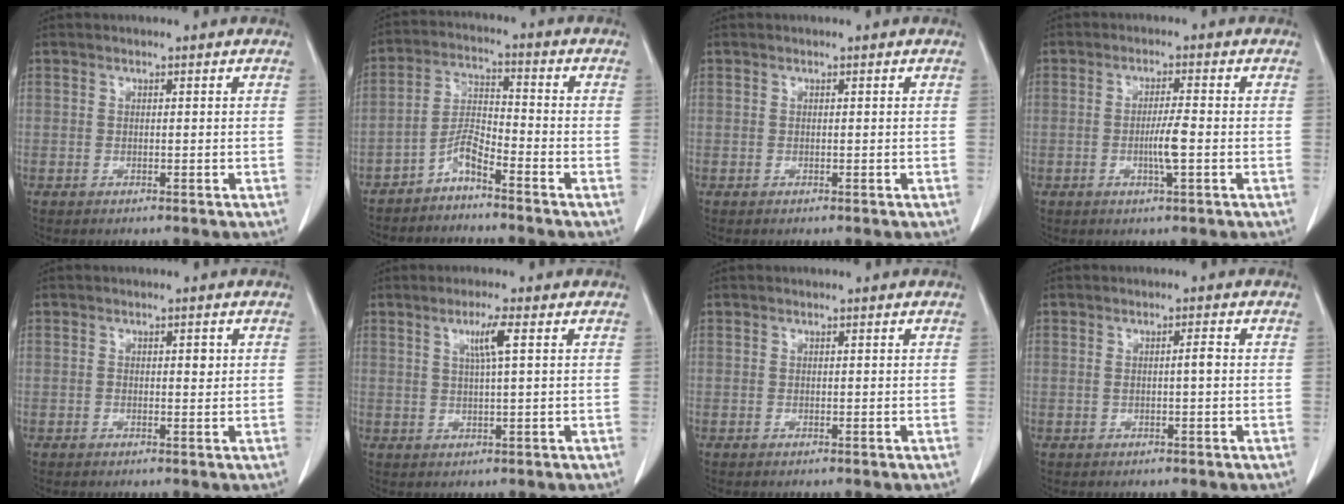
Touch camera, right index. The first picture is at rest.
{"total": 4.5, "force": [-3.6, 0.5, 2.6], "torque": [-0.055, -0.001, -0.073]}
{"total": 0.0}
{"total": 3.9, "force": [-0.9, -0.1, 3.8], "torque": [-0.070, -0.005, -0.018]}
{"total": 1.5, "force": [0.2, 0.7, 1.3], "torque": [-0.018, 0.001, 0.003]}
{"total": 3.8, "force": [1.3, -0.4, 3.5], "torque": [-0.065, -0.001, 0.024]}
{"total": 0.0}
{"total": 1.8, "force": [0.0, 0.1, 1.8], "torque": [-0.031, 0.002, 0.001]}